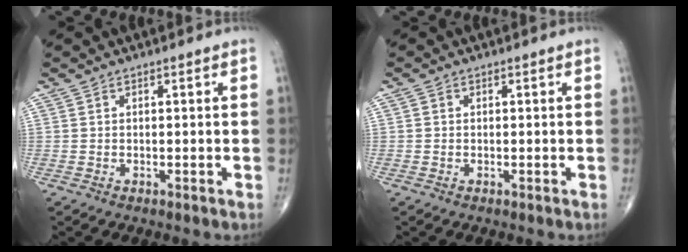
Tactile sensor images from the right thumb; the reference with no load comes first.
{"total": 0.6, "force": [0.0, 0.6, 0.2], "torque": [-0.001, 0.001, -0.003]}